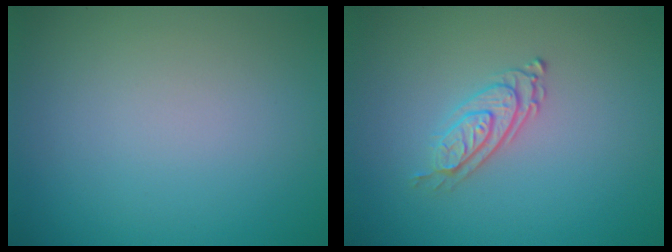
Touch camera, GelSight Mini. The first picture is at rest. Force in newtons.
{"total": 2.7, "press": 2.0, "slide": 1.8}